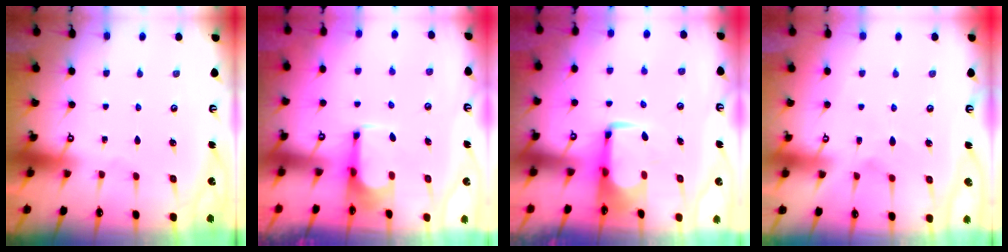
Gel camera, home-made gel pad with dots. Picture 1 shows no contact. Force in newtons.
{"total": 0.8, "press": 0.2, "slide": 0.8}
{"total": 0.6, "press": 0.1, "slide": 0.6}
{"total": 2.0, "press": 1.6, "slide": 1.2}